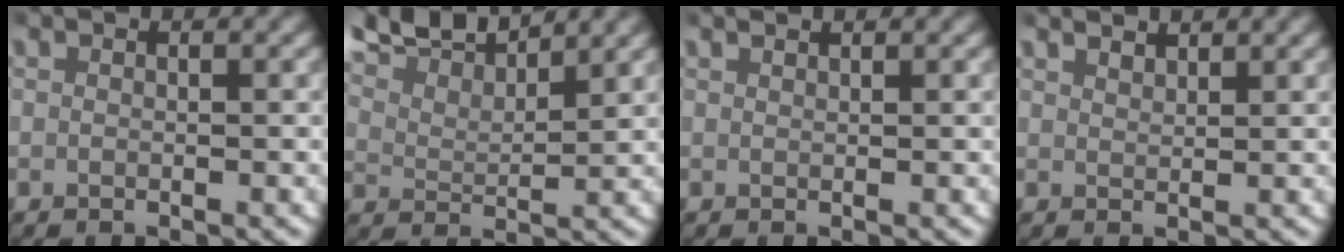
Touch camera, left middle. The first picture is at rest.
{"total": 7.2, "force": [6.3, 2.0, 2.9], "torque": [-0.072, 0.016, 0.098]}
{"total": 1.0, "force": [1.0, 0.0, 0.2], "torque": [0.002, 0.001, 0.017]}
{"total": 2.3, "force": [2.2, 0.4, 0.5], "torque": [-0.003, -0.001, 0.041]}